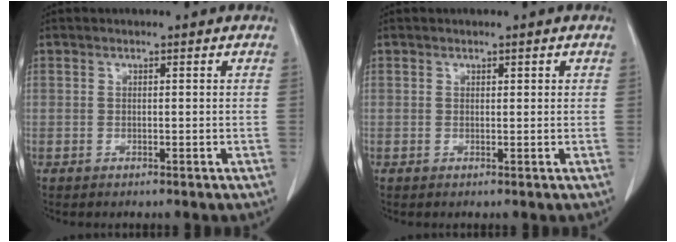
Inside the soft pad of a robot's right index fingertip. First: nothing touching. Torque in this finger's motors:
{"motor_torque": [-0.01, -0.05, 0.05, -0.01]}